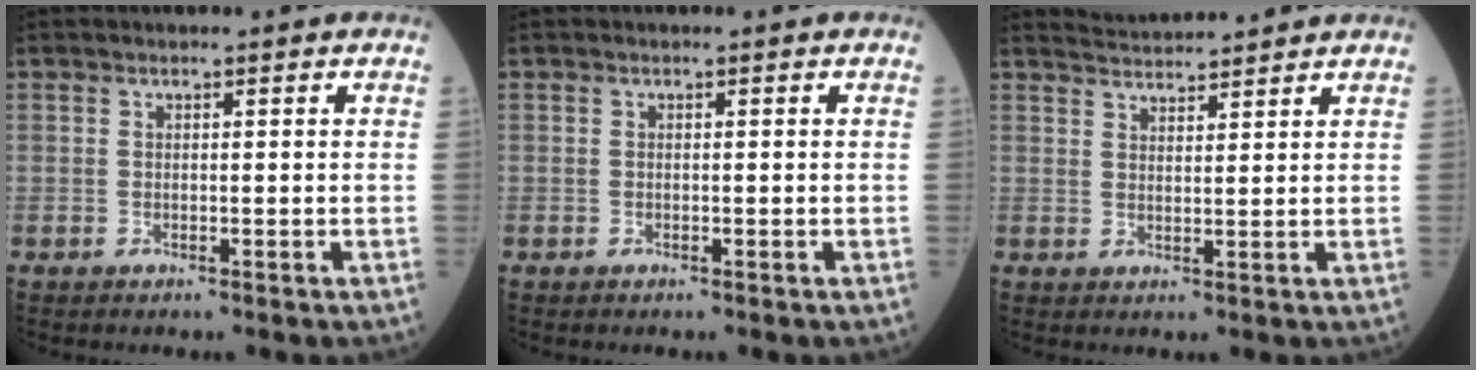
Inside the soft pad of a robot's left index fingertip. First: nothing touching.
{"total": 0.0}
{"total": 5.2, "force": [5.1, -0.1, 0.3], "torque": [-0.017, 0.027, 0.084]}